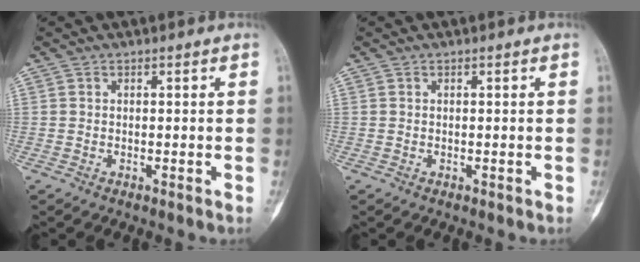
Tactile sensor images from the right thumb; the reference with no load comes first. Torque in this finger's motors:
{"motor_torque": [0.20, 0.20, 0.09, -0.06, 0.00]}